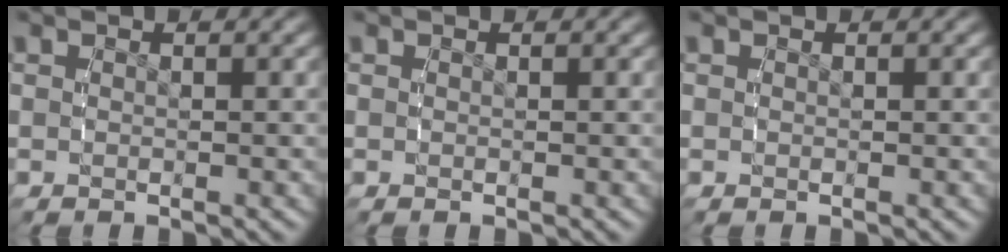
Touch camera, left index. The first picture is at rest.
{"total": 0.0}
{"total": 0.0}